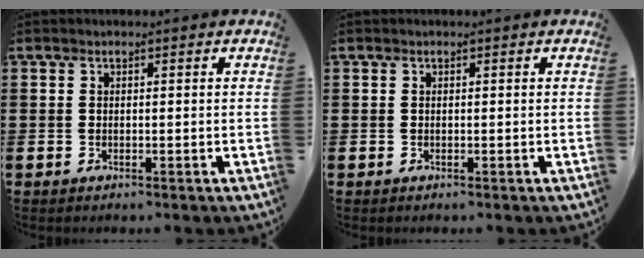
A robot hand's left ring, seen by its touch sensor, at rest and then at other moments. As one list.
[{"total": 0.0}]